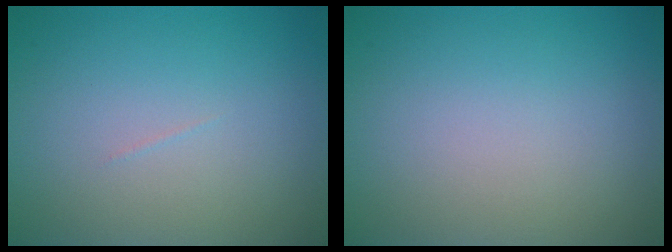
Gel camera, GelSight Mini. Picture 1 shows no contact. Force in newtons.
{"total": 0.0}